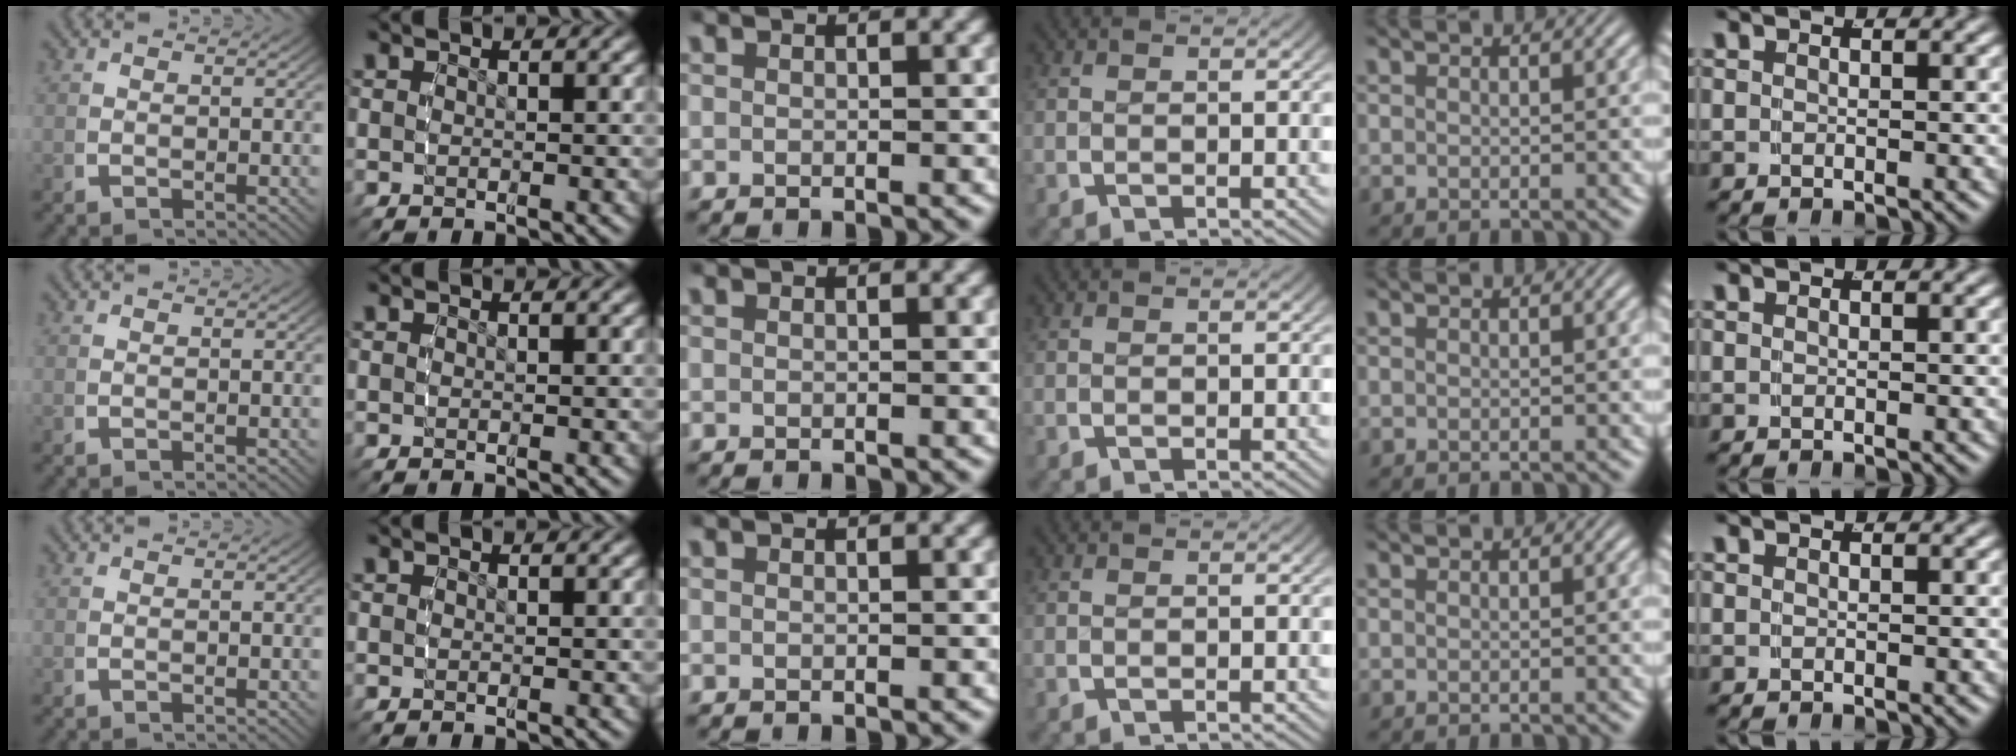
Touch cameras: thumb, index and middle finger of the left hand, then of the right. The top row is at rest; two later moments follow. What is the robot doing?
{"motion": "reach", "object": "coat"}